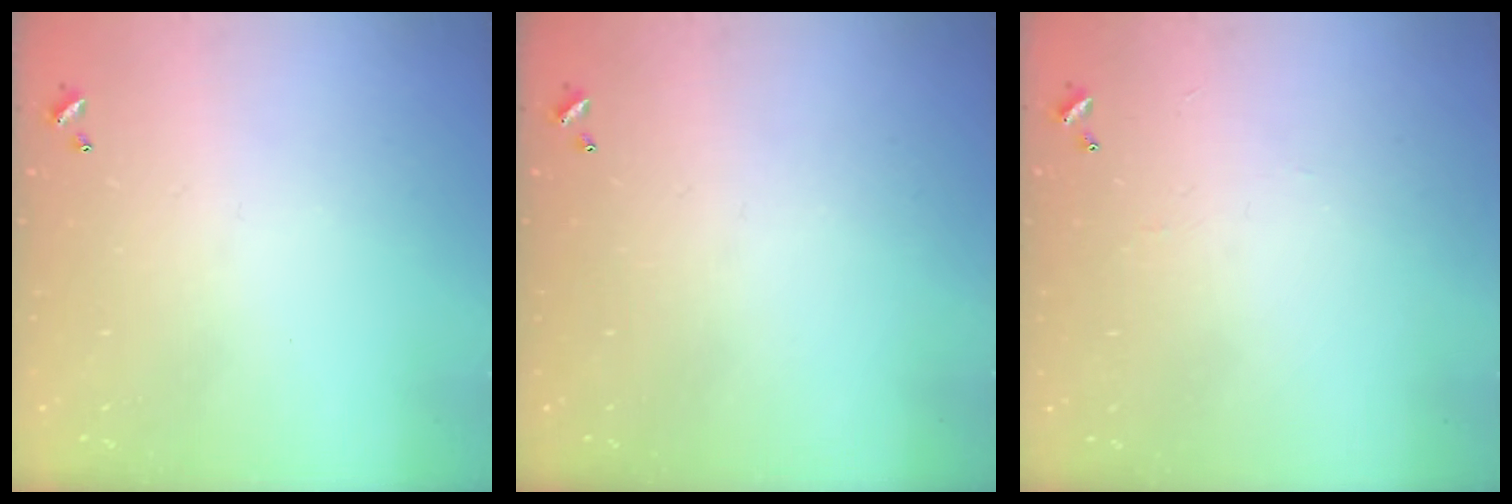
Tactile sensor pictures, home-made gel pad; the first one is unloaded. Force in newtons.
{"total": 0.0}
{"total": 2.2, "press": 2.2, "slide": 0.4}